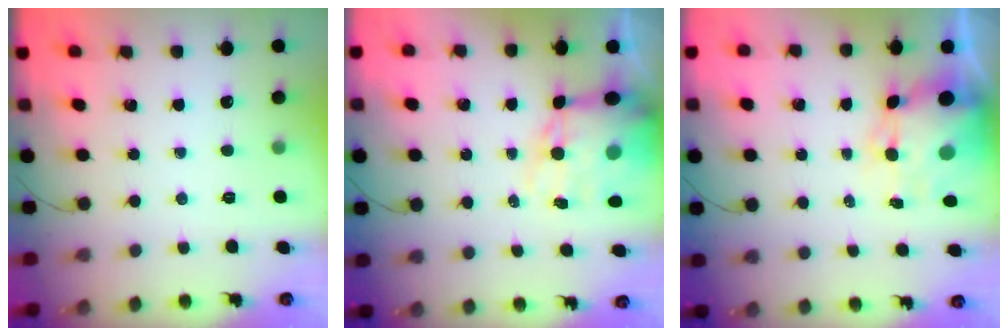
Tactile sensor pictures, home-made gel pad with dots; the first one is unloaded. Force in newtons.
{"total": 14.3, "press": 13.8, "slide": 3.7}
{"total": 8.0, "press": 7.6, "slide": 2.4}